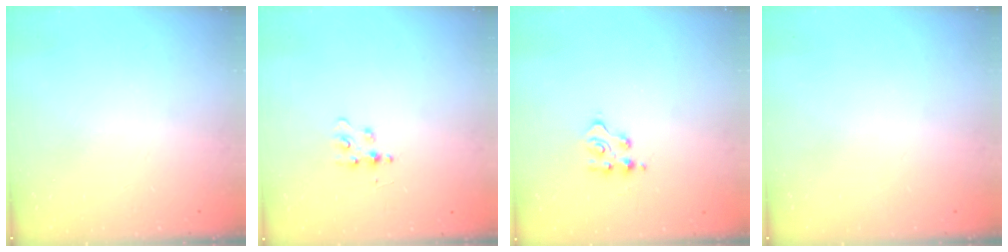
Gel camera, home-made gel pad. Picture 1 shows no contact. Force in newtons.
{"total": 5.2, "press": 5.1, "slide": 0.6}
{"total": 3.3, "press": 3.3, "slide": 0.6}
{"total": 0.0}